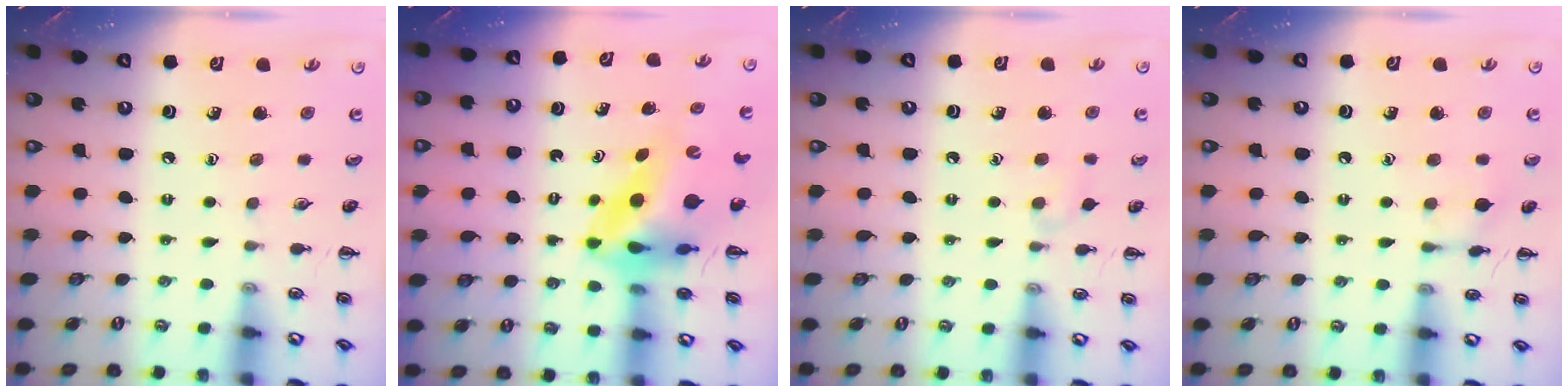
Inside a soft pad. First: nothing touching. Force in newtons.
{"total": 9.5, "press": 9.0, "slide": 3.2}
{"total": 4.9, "press": 4.6, "slide": 1.7}
{"total": 6.2, "press": 6.0, "slide": 1.6}